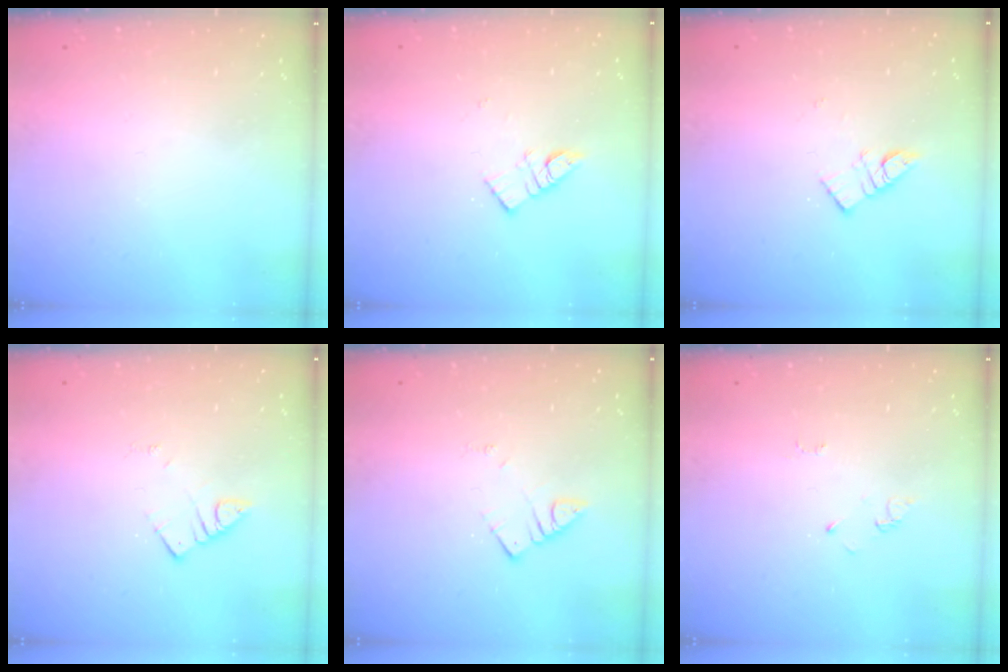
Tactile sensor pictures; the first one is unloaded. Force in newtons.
{"total": 7.1, "press": 7.1, "slide": 0.2}
{"total": 7.1, "press": 7.1, "slide": 0.2}
{"total": 2.6, "press": 2.6, "slide": 0.1}
{"total": 2.8, "press": 2.7, "slide": 0.3}
{"total": 2.6, "press": 2.6, "slide": 0.4}